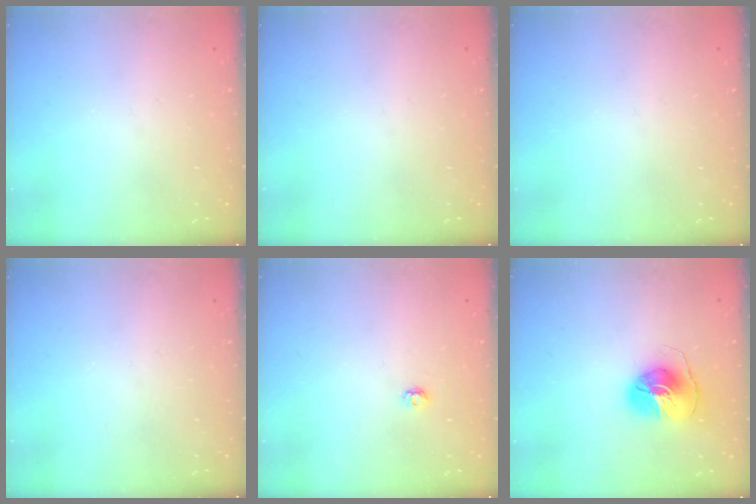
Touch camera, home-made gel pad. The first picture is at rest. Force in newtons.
{"total": 0.0}
{"total": 0.0}
{"total": 0.0}
{"total": 2.9, "press": 2.9, "slide": 0.4}
{"total": 8.5, "press": 8.5, "slide": 0.2}